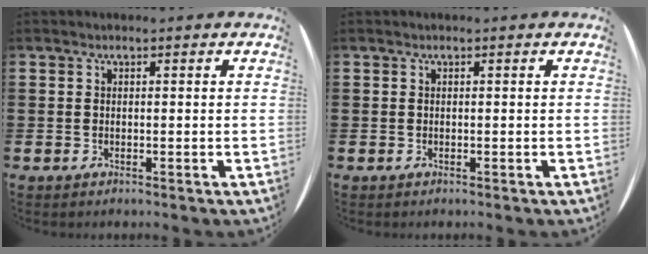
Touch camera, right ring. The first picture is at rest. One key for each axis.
{"total": 0.0}